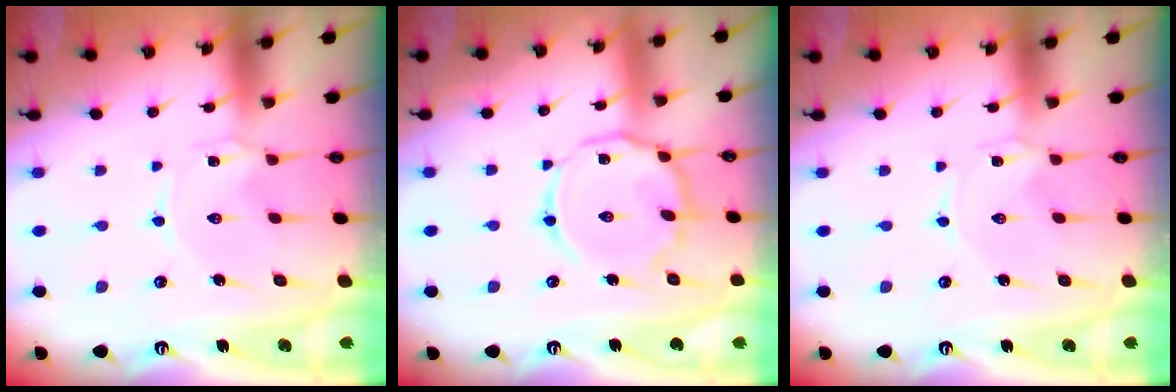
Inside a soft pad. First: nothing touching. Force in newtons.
{"total": 11.7, "press": 11.7, "slide": 0.7}
{"total": 0.0}